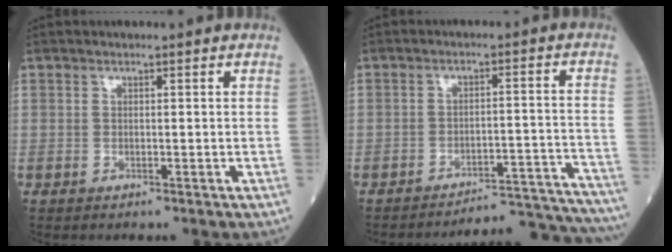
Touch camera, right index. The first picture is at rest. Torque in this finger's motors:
{"motor_torque": [0.33, -0.54, 0.00, -0.07]}